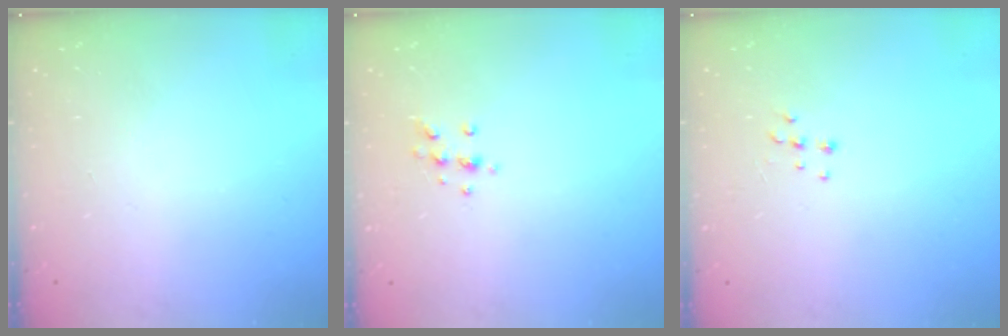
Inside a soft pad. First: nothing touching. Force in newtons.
{"total": 7.0, "press": 6.9, "slide": 0.7}
{"total": 6.7, "press": 6.7, "slide": 0.6}